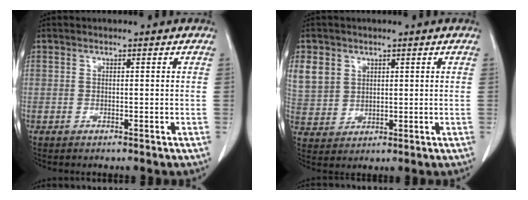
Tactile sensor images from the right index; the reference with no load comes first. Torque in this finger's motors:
{"motor_torque": [0.76, 0.65, 0.31, 0.09]}